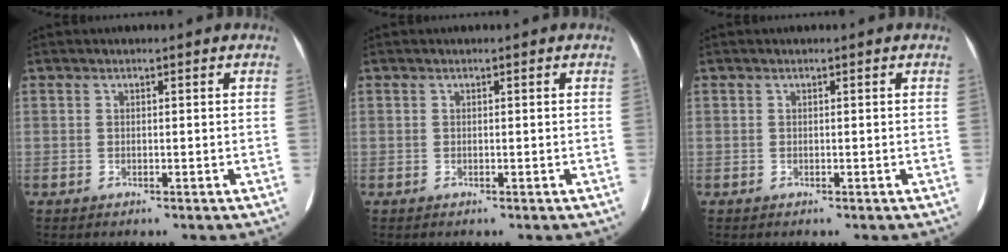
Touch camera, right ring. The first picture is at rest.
{"total": 0.0}
{"total": 0.0}